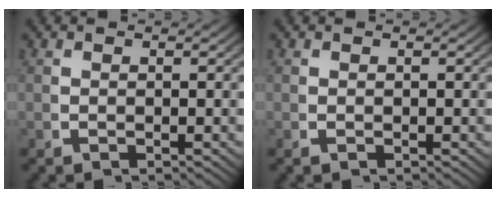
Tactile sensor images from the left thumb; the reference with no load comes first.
{"total": 0.0}